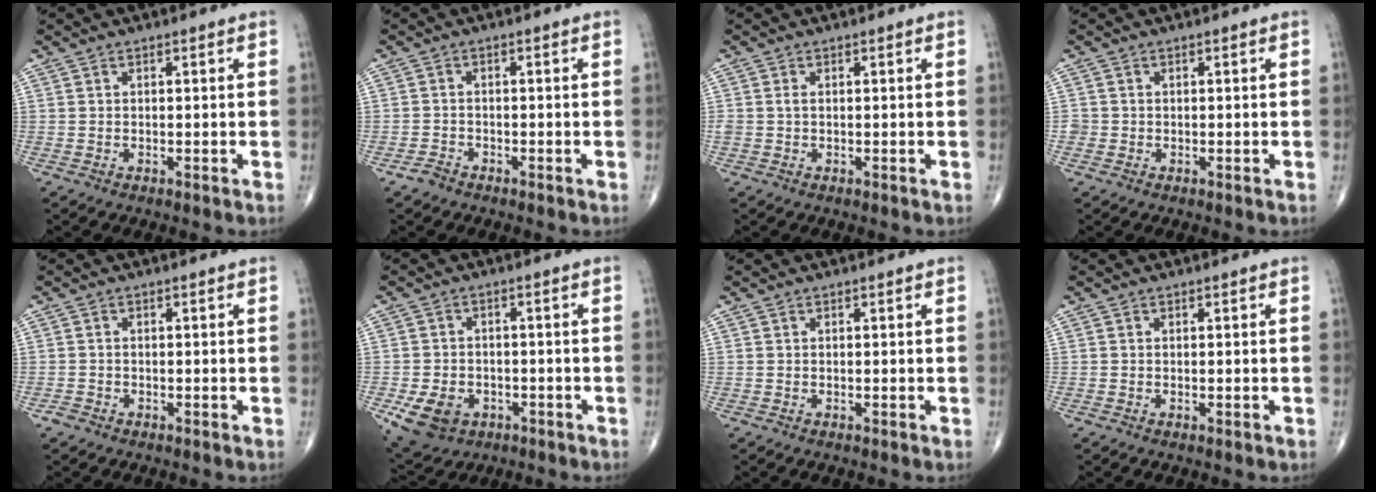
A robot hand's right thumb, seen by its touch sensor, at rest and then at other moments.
{"total": 1.9, "force": [-1.5, 1.1, 0.5], "torque": [-0.015, 0.005, -0.028]}
{"total": 0.9, "force": [0.0, 0.6, 0.7], "torque": [-0.016, 0.000, -0.001]}
{"total": 1.2, "force": [-0.4, 1.1, 0.1], "torque": [0.002, 0.004, -0.011]}
{"total": 1.2, "force": [-0.9, 0.9, 0.3], "torque": [-0.006, 0.002, -0.019]}
{"total": 9.0, "force": [-3.6, 6.8, 4.7], "torque": [-0.084, 0.013, -0.049]}
{"total": 0.0}
{"total": 0.0}